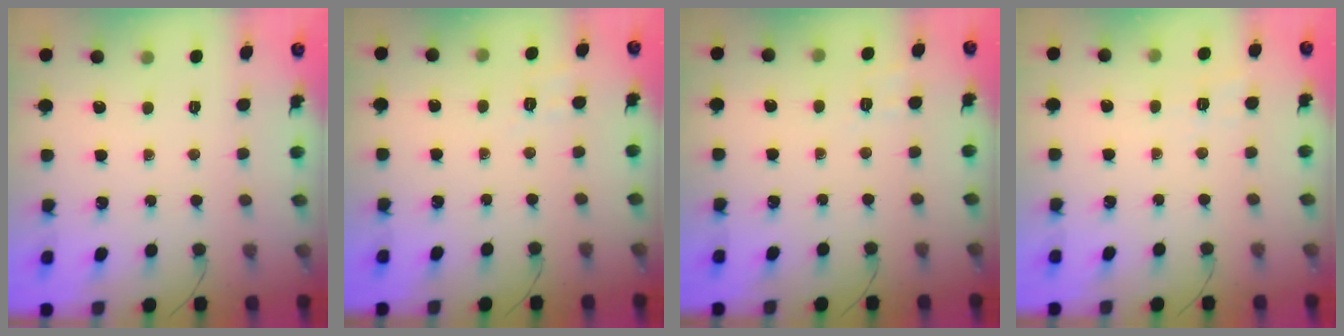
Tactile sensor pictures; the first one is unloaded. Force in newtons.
{"total": 2.9, "press": 2.3, "slide": 1.9}
{"total": 2.4, "press": 1.7, "slide": 1.7}
{"total": 2.4, "press": 1.2, "slide": 2.0}